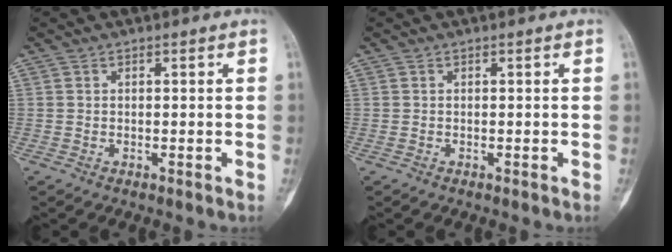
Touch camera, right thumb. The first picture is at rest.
{"total": 0.0}